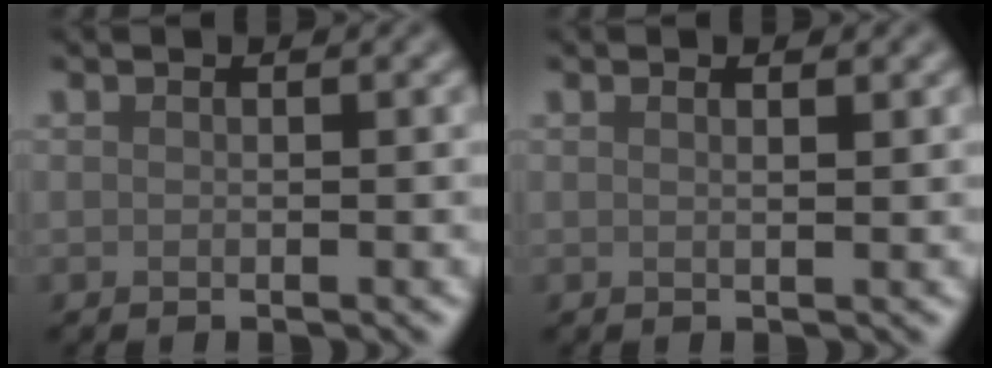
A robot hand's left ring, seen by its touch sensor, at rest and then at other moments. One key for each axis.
{"total": 0.8, "fx": 0.5, "fy": 0.0, "fz": 0.6, "tx": -0.004, "ty": -0.009, "tz": 0.006}